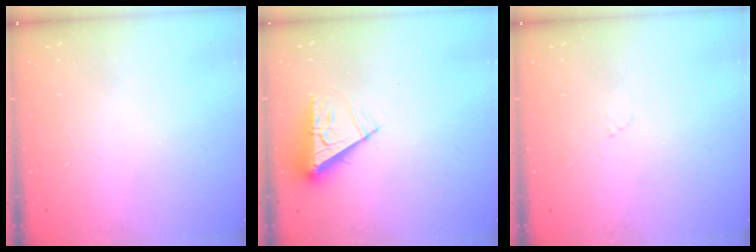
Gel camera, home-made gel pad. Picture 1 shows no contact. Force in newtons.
{"total": 8.0, "press": 7.9, "slide": 1.2}
{"total": 2.7, "press": 2.6, "slide": 0.5}